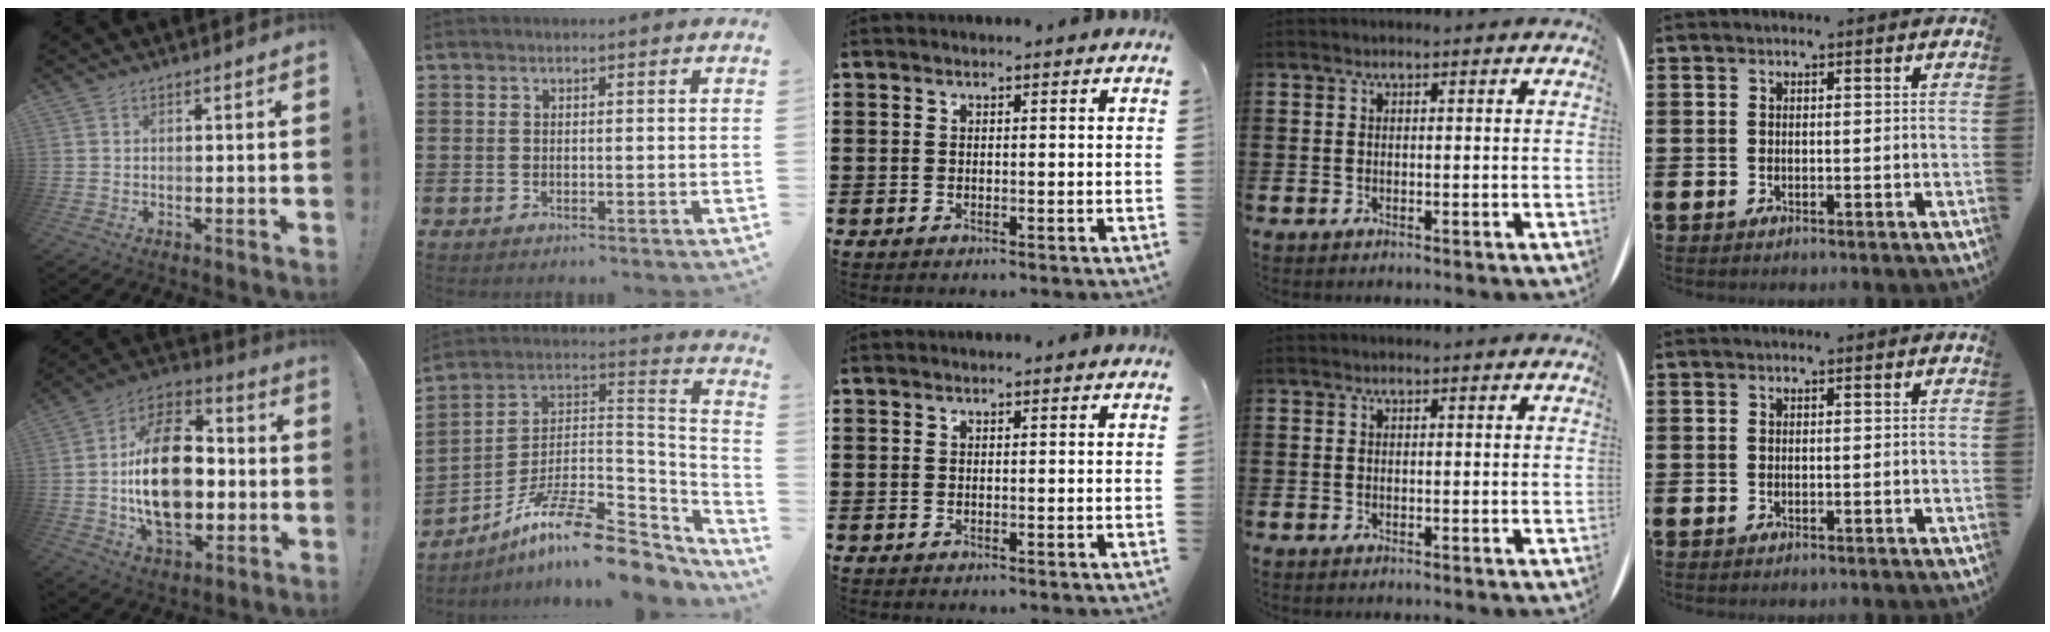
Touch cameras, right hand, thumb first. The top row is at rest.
{"thumb": {"total": 24.0, "force": [-1.6, 14.9, 18.7], "torque": [-0.329, 0.014, -0.020]}, "index": {"total": 13.2, "force": [-9.2, 3.5, 8.8], "torque": [-0.156, 0.020, -0.167]}}